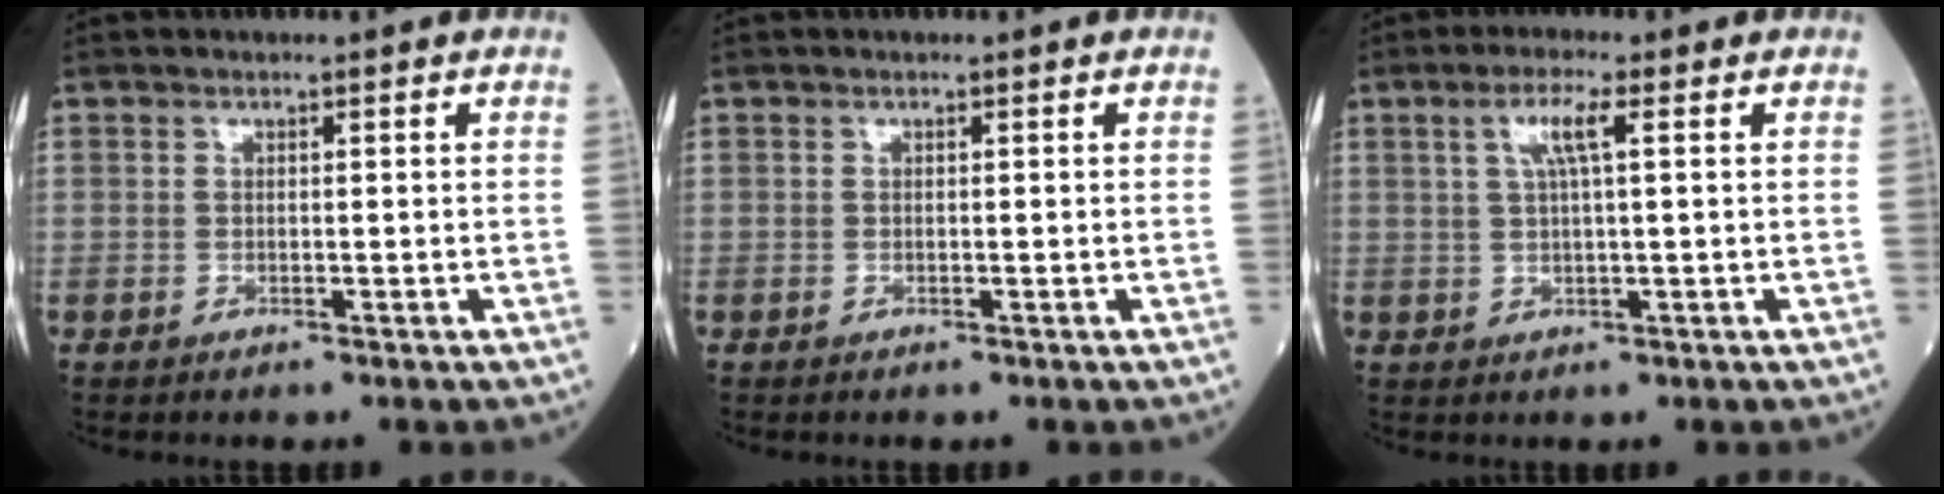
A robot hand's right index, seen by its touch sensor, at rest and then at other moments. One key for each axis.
{"total": 0.0}
{"total": 4.2, "fx": 1.4, "fy": 0.1, "fz": 3.9, "tx": -0.080, "ty": 0.008, "tz": 0.028}